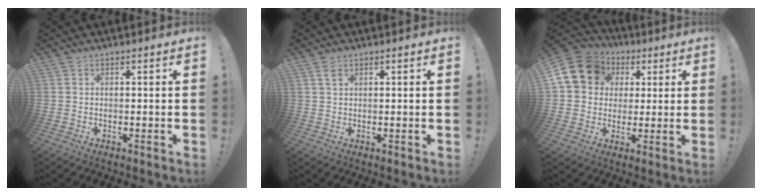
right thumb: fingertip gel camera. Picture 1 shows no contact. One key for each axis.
{"total": 2.4, "fx": 1.3, "fy": 1.1, "fz": 1.7, "tx": -0.023, "ty": -0.004, "tz": 0.021}
{"total": 14.5, "fx": 4.3, "fy": 12.2, "fz": 6.5, "tx": -0.100, "ty": -0.009, "tz": 0.086}